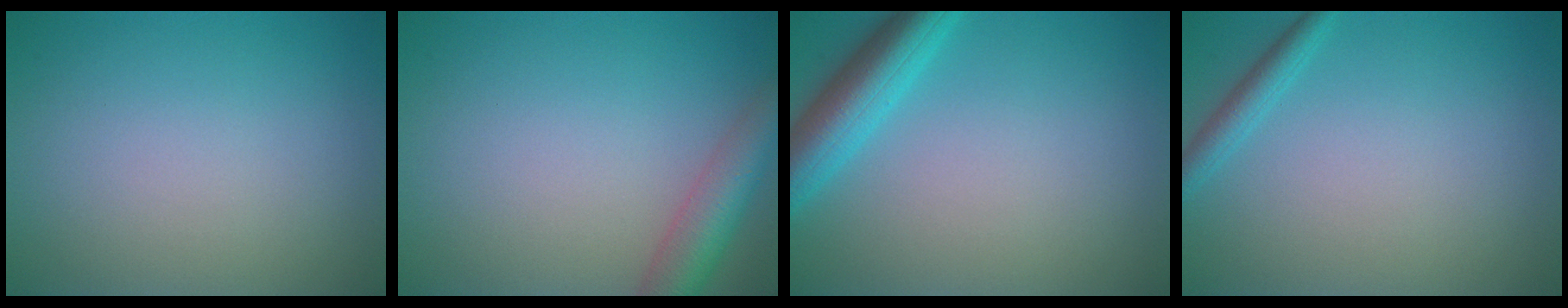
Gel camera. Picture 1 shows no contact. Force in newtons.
{"total": 4.4, "press": 4.4, "slide": 0.3}
{"total": 5.1, "press": 5.1, "slide": 0.2}
{"total": 1.8, "press": 1.7, "slide": 0.1}